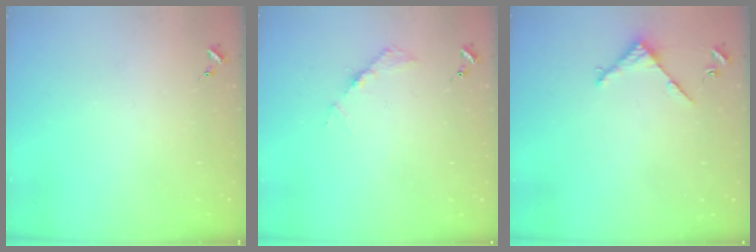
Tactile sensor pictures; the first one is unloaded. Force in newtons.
{"total": 3.6, "press": 3.6, "slide": 0.5}
{"total": 3.4, "press": 3.4, "slide": 0.4}